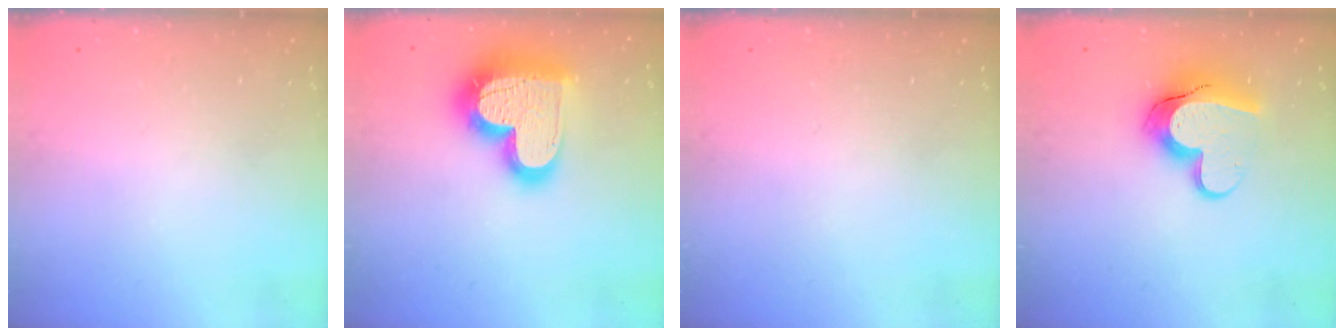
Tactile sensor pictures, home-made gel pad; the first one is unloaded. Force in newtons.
{"total": 23.3, "press": 23.2, "slide": 1.9}
{"total": 0.0}
{"total": 12.4, "press": 12.3, "slide": 1.1}